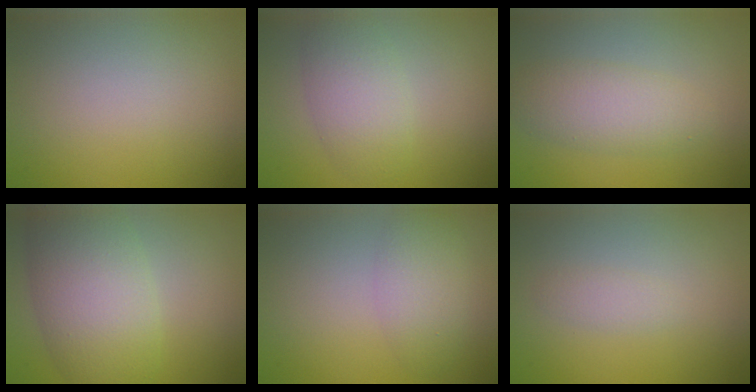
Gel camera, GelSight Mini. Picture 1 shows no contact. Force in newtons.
{"total": 3.7, "press": 3.7, "slide": 0.2}
{"total": 3.6, "press": 3.6, "slide": 0.1}
{"total": 7.9, "press": 7.9, "slide": 0.3}
{"total": 2.8, "press": 2.8, "slide": 0.1}
{"total": 1.0, "press": 1.0, "slide": 0.0}